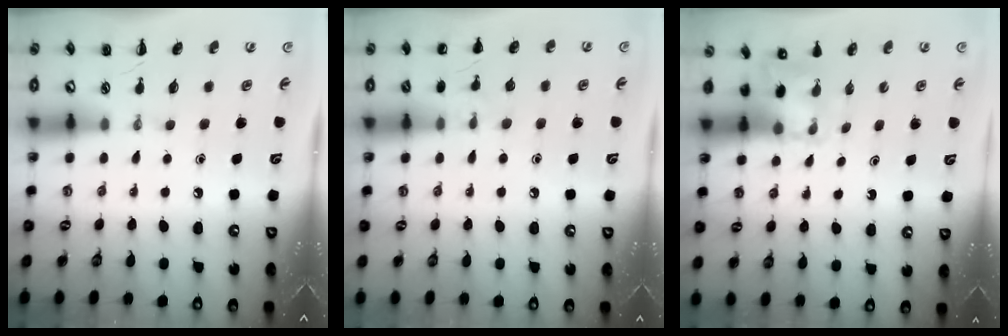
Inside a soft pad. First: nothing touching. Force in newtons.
{"total": 5.3, "press": 5.1, "slide": 1.4}
{"total": 2.1, "press": 2.0, "slide": 0.7}